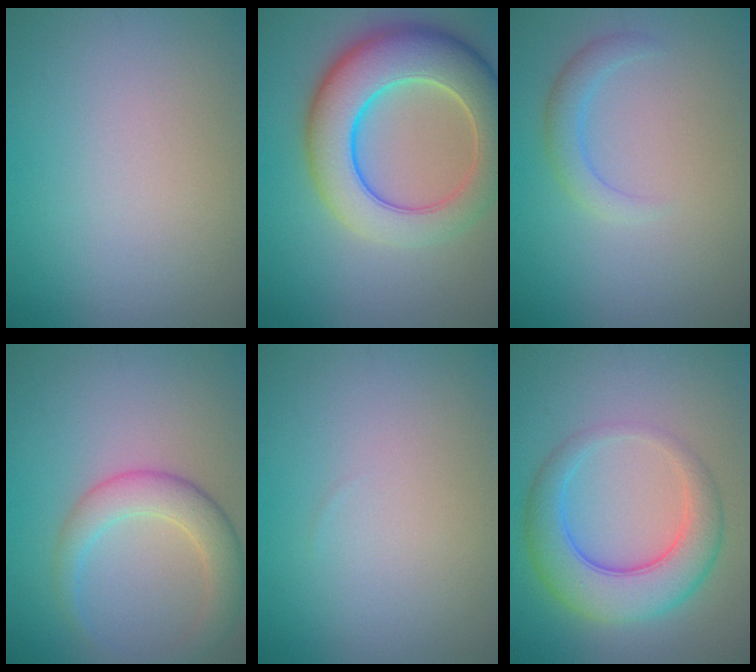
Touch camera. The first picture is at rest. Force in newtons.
{"total": 10.2, "press": 10.2, "slide": 0.3}
{"total": 2.0, "press": 2.0, "slide": 0.1}
{"total": 4.1, "press": 4.1, "slide": 0.3}
{"total": 0.0}
{"total": 6.3, "press": 6.3, "slide": 0.3}